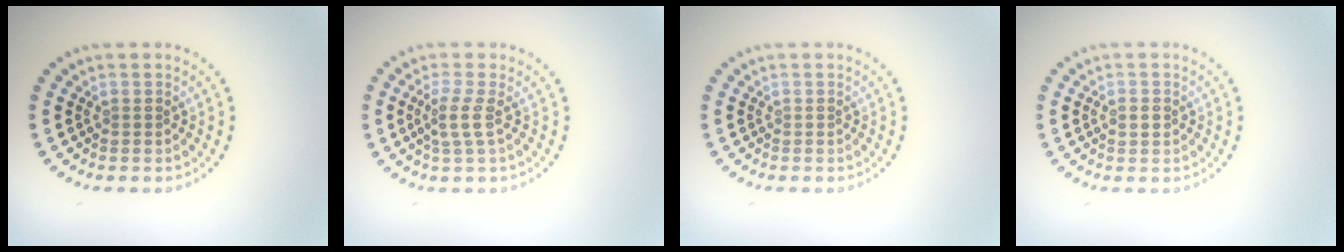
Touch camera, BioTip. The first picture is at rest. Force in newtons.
{"total": 2.0, "press": 1.5, "slide": 1.2}
{"total": 0.0}
{"total": 0.8, "press": 0.8, "slide": 0.2}